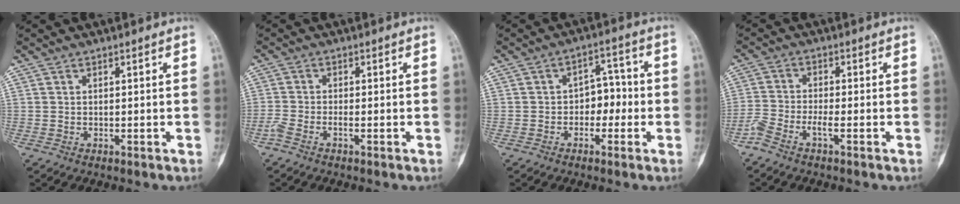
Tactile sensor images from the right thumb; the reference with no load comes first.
{"total": 2.5, "force": [-1.5, 0.6, 1.9], "torque": [-0.050, 0.010, -0.033]}
{"total": 5.8, "force": [-1.1, 4.1, 3.9], "torque": [-0.020, 0.029, -0.027]}
{"total": 4.3, "force": [-2.7, 0.7, 3.2], "torque": [-0.083, 0.019, -0.057]}